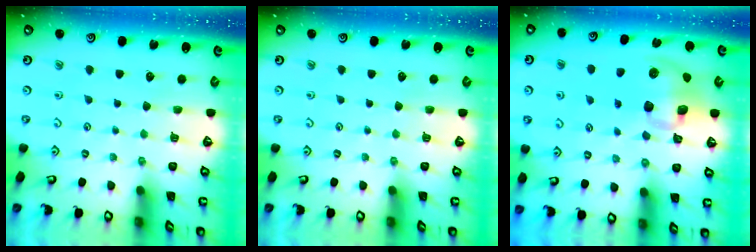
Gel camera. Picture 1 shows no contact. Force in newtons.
{"total": 0.0}
{"total": 13.3, "press": 13.2, "slide": 2.0}